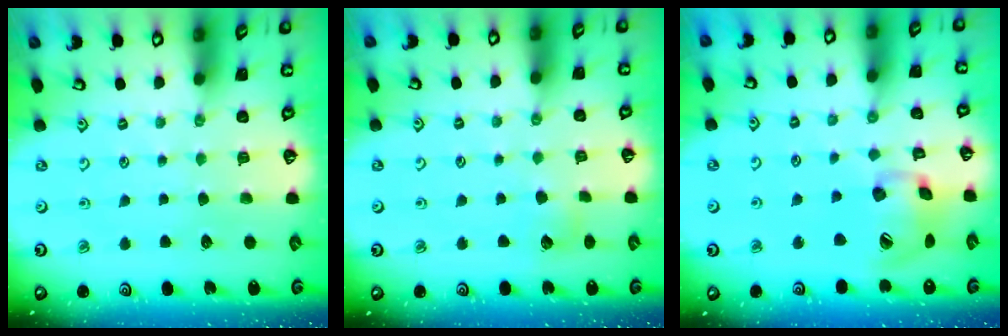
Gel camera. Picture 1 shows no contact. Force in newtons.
{"total": 4.1, "press": 4.0, "slide": 0.5}
{"total": 16.3, "press": 16.1, "slide": 2.5}